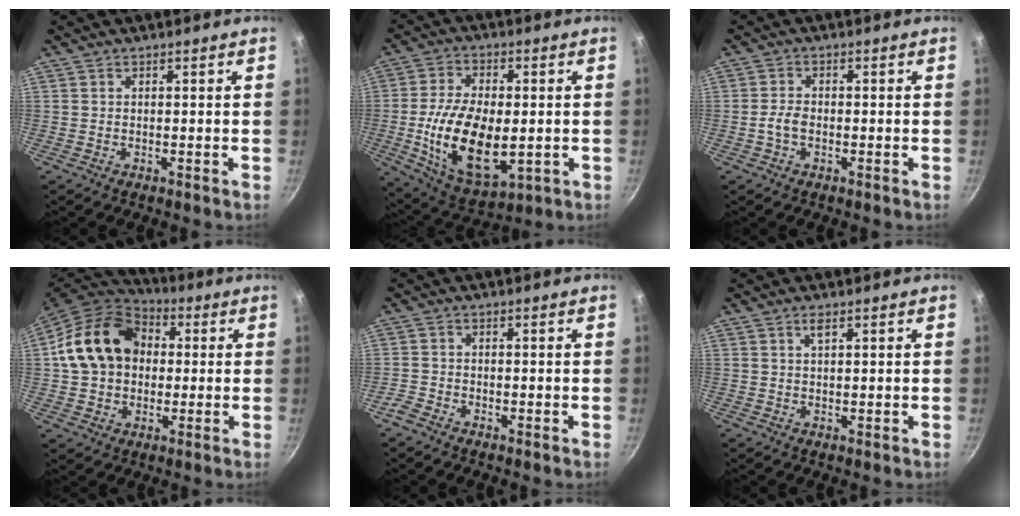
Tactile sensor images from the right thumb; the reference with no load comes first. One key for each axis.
{"total": 18.0, "fx": -1.9, "fy": 10.0, "fz": 14.9, "tx": -0.263, "ty": -0.005, "tz": -0.022}
{"total": 2.8, "fx": -0.8, "fy": 1.7, "fz": 2.0, "tx": -0.040, "ty": 0.014, "tz": -0.019}
{"total": 17.1, "fx": 2.3, "fy": 13.4, "fz": 10.4, "tx": -0.163, "ty": 0.031, "tz": 0.032}
{"total": 2.3, "fx": -1.9, "fy": 1.1, "fz": 0.8, "tx": -0.027, "ty": 0.012, "tz": -0.040}
{"total": 1.5, "fx": 0.8, "fy": 0.5, "fz": 1.2, "tx": -0.020, "ty": -0.002, "tz": 0.014}